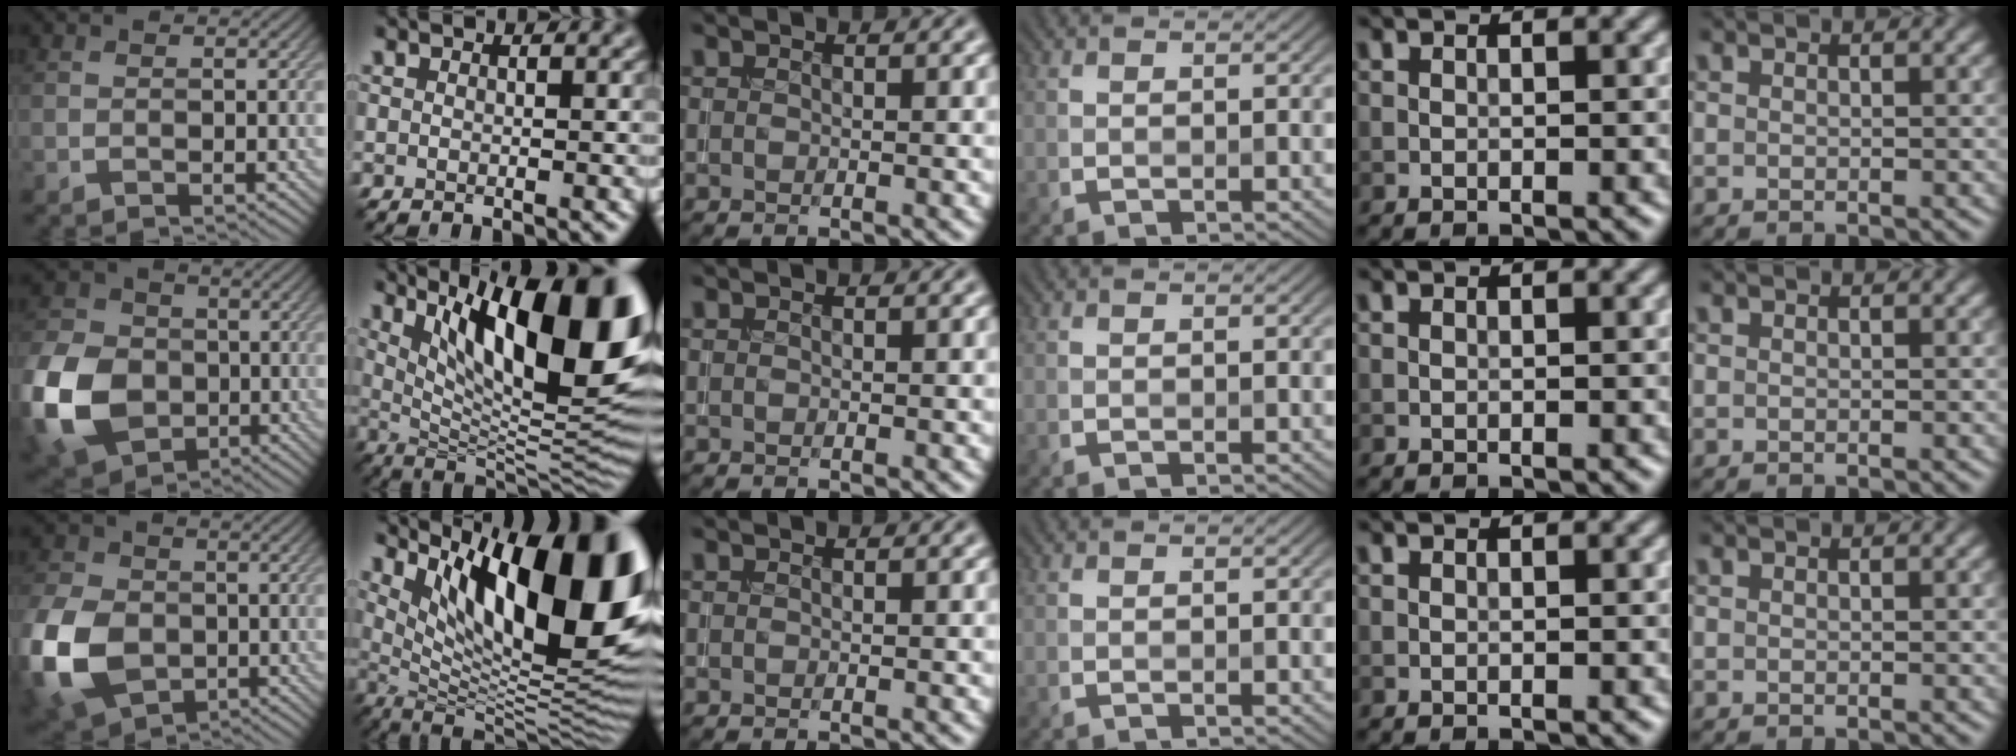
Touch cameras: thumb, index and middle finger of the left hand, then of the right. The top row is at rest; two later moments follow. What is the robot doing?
{"motion": "insert", "object": "coin"}